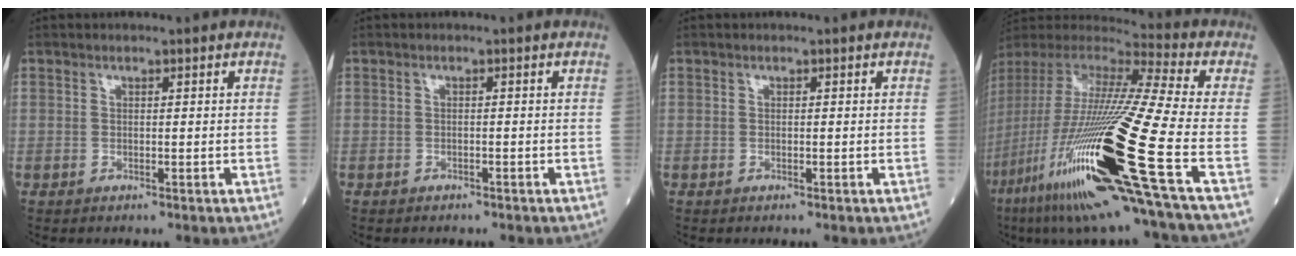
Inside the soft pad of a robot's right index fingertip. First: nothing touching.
{"total": 2.4, "force": [-1.8, 1.1, 1.0], "torque": [-0.027, -0.003, -0.018]}
{"total": 0.0}
{"total": 34.6, "force": [-11.9, 2.6, 32.3], "torque": [-0.630, -0.074, -0.224]}